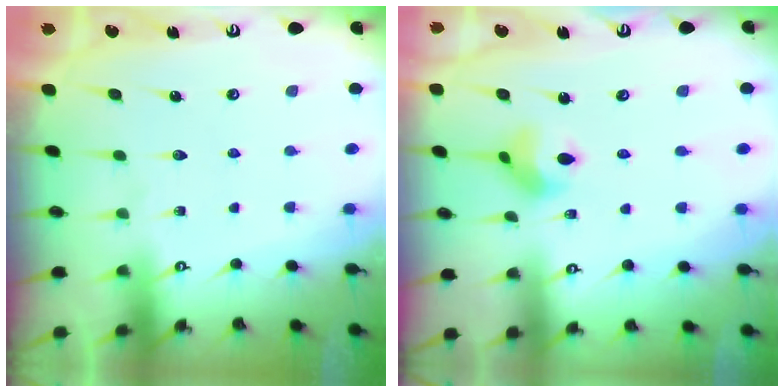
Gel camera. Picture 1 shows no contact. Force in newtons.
{"total": 6.1, "press": 6.1, "slide": 0.4}